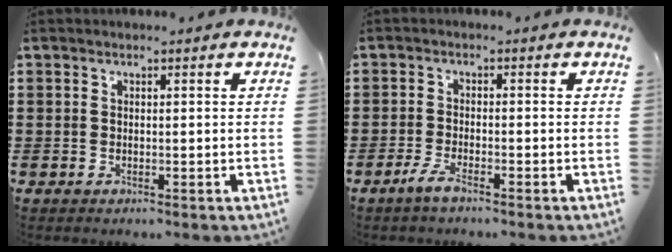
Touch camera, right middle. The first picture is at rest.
{"total": 2.8, "force": [-2.0, 0.3, 1.9], "torque": [-0.046, -0.003, -0.040]}